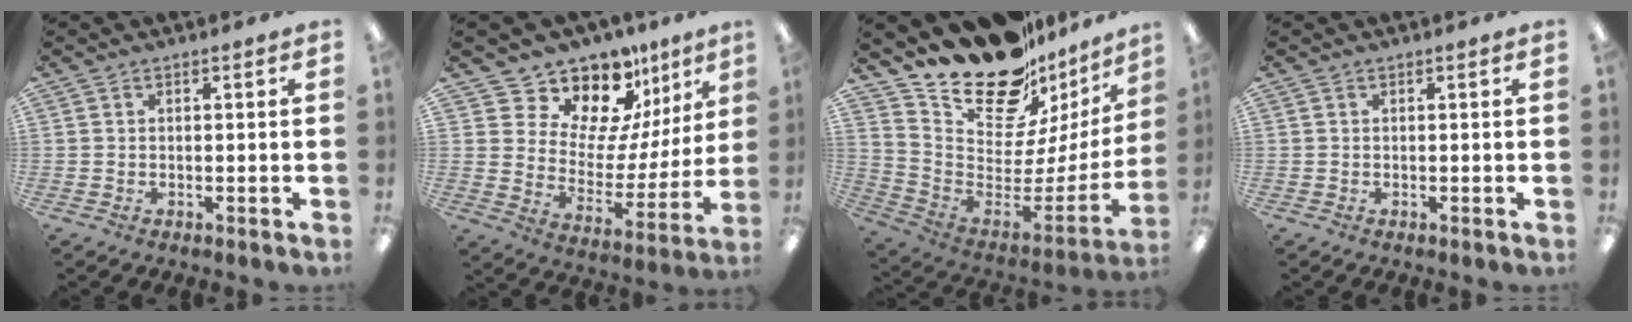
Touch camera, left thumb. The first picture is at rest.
{"total": 13.9, "force": [12.1, 6.2, 2.7], "torque": [-0.066, -0.112, 0.220]}
{"total": 21.3, "force": [18.2, 8.4, 7.3], "torque": [-0.115, -0.151, 0.326]}
{"total": 0.0}